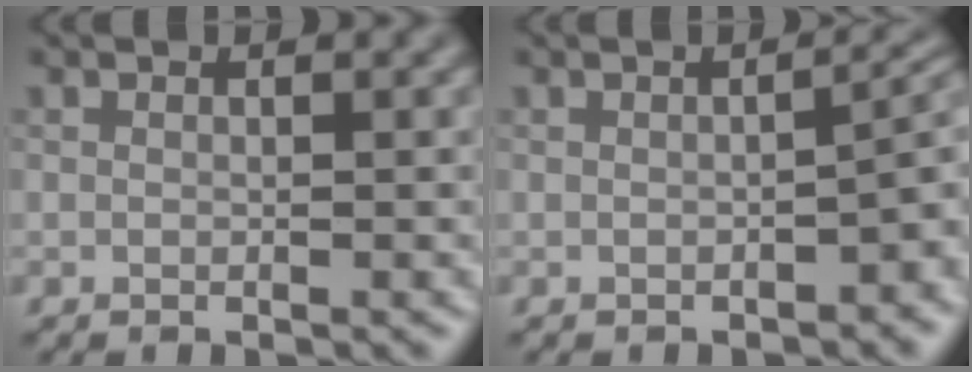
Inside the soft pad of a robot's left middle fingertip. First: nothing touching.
{"total": 3.3, "force": [-1.3, 1.1, 2.8], "torque": [-0.033, 0.007, -0.019]}